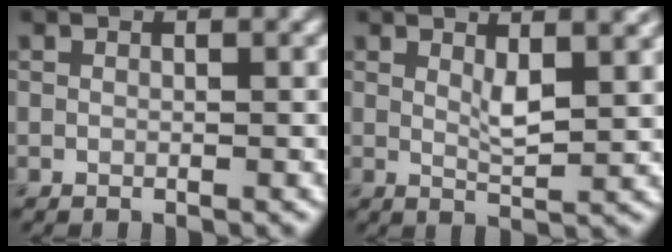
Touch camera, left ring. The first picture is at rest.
{"total": 3.5, "force": [1.5, 0.9, 3.0], "torque": [-0.052, -0.001, 0.025]}